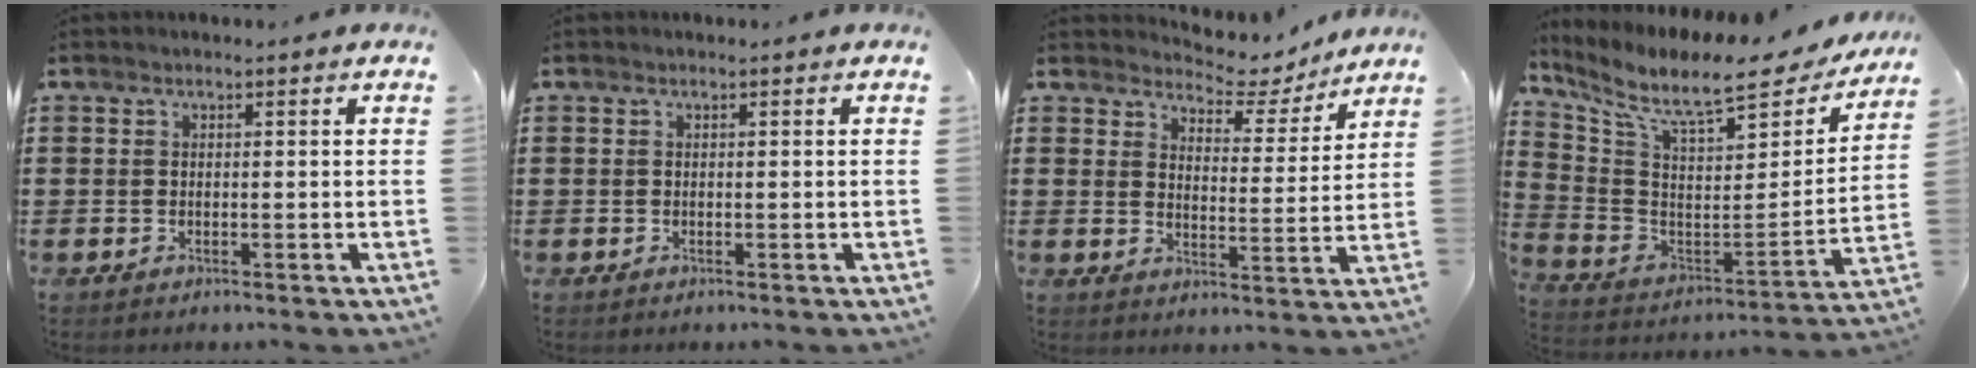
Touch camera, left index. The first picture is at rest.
{"total": 0.0}
{"total": 4.6, "force": [4.4, 1.4, 0.3], "torque": [-0.021, -0.038, 0.069]}
{"total": 10.3, "force": [8.3, 1.9, 5.8], "torque": [-0.134, -0.067, 0.136]}